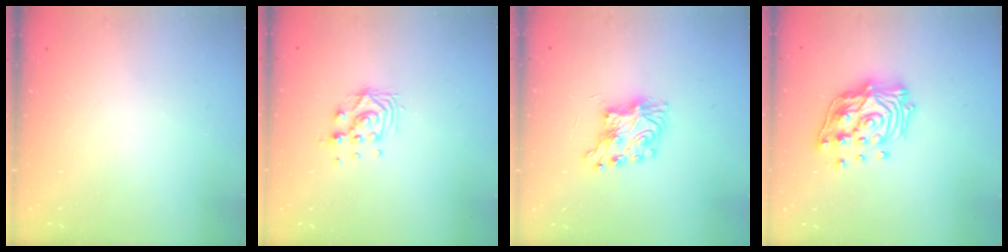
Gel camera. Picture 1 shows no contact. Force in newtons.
{"total": 8.6, "press": 8.6, "slide": 0.7}
{"total": 7.3, "press": 7.3, "slide": 0.1}
{"total": 16.8, "press": 16.6, "slide": 2.6}